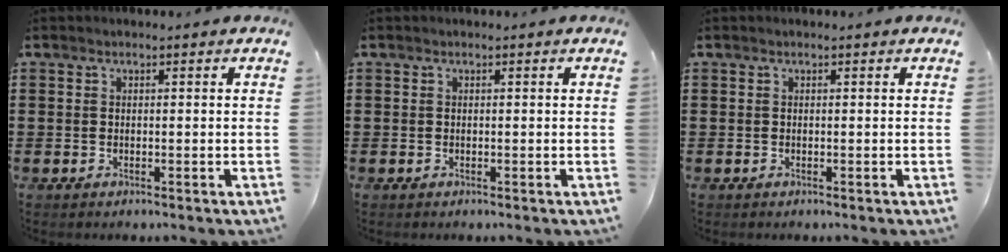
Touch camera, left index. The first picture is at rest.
{"total": 0.0}
{"total": 0.0}